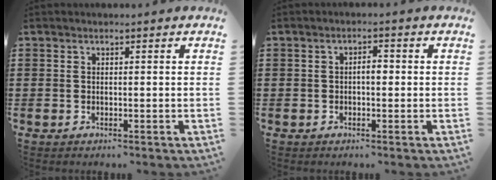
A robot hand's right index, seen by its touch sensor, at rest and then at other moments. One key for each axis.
{"total": 2.2, "fx": -0.2, "fy": 0.9, "fz": 2.1, "tx": -0.039, "ty": 0.003, "tz": -0.006}